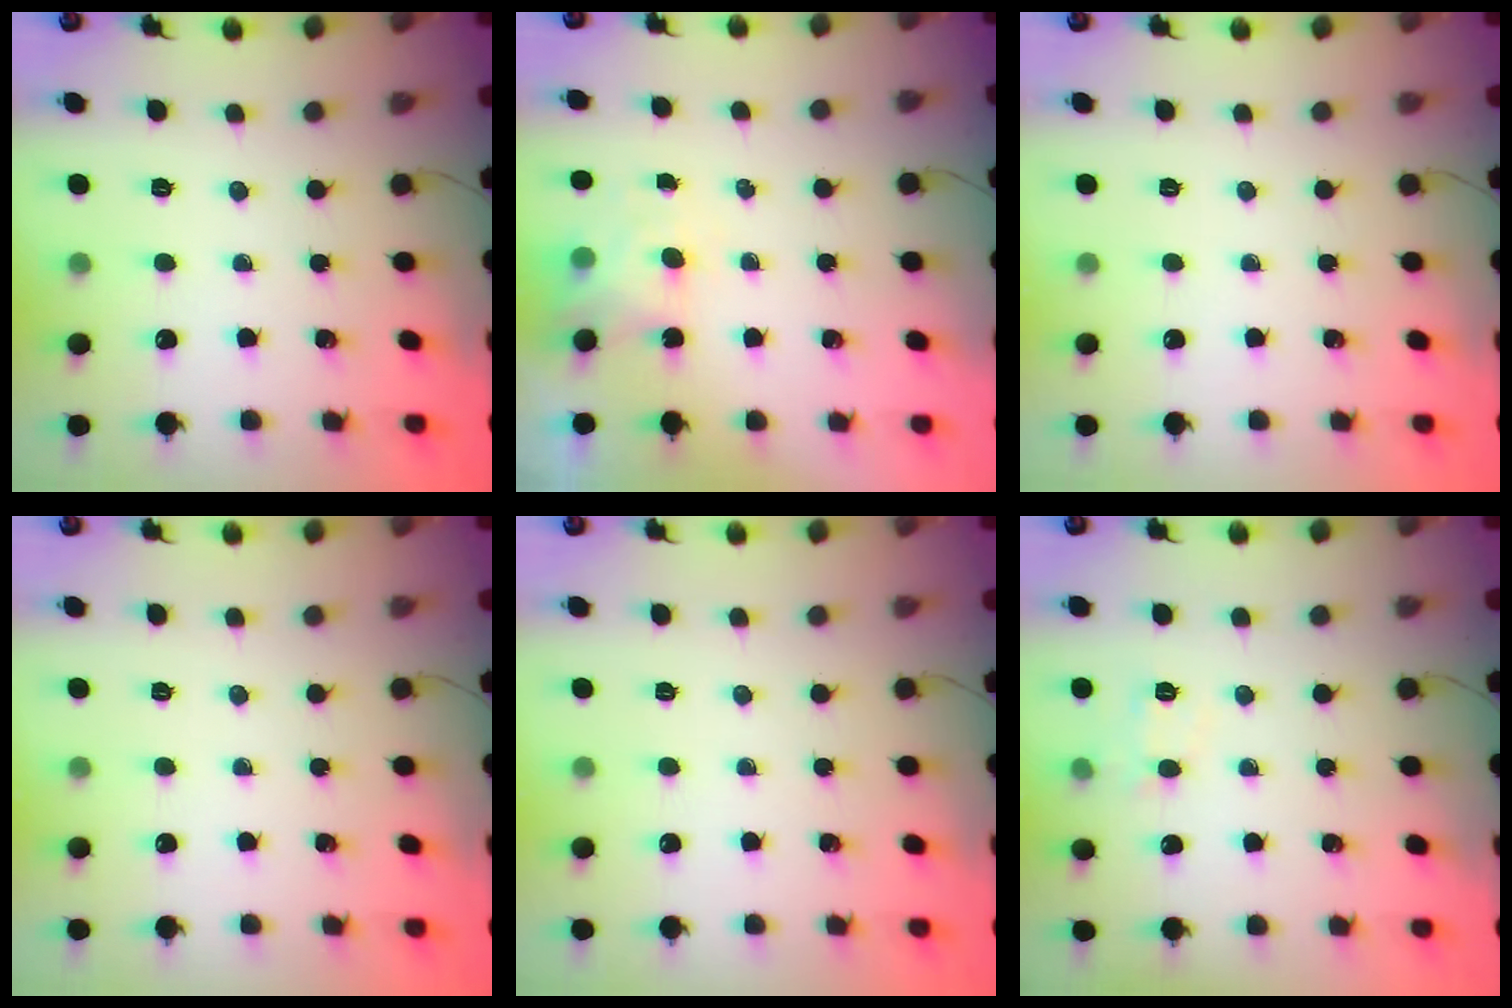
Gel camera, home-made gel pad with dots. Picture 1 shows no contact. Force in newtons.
{"total": 4.6, "press": 4.4, "slide": 1.1}
{"total": 0.0}
{"total": 0.0}
{"total": 0.0}
{"total": 7.7, "press": 7.5, "slide": 1.7}